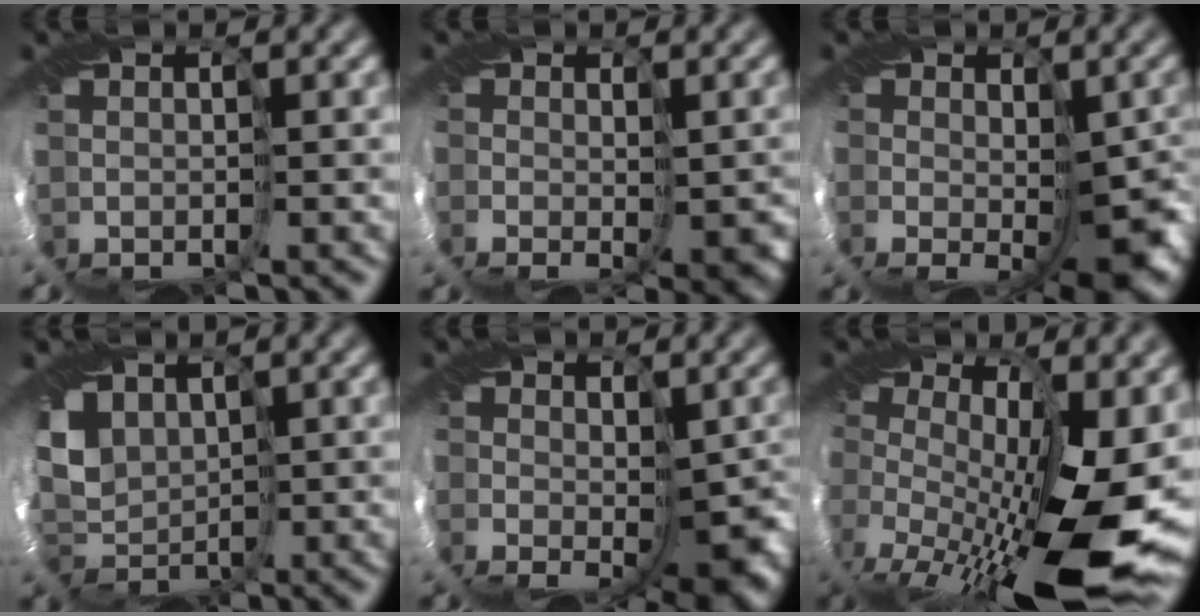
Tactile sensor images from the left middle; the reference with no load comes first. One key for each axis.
{"total": 6.5, "fx": -1.6, "fy": 3.8, "fz": 5.0, "tx": -0.077, "ty": -0.029, "tz": -0.011}
{"total": 8.8, "fx": -2.0, "fy": 4.4, "fz": 7.4, "tx": -0.118, "ty": -0.022, "tz": -0.027}
{"total": 4.7, "fx": 1.3, "fy": 3.7, "fz": 2.6, "tx": -0.055, "ty": -0.002, "tz": 0.027}
{"total": 9.4, "fx": -1.9, "fy": 5.3, "fz": 7.6, "tx": -0.121, "ty": -0.032, "tz": -0.017}
{"total": 15.5, "fx": -3.2, "fy": 6.7, "fz": 13.6, "tx": -0.238, "ty": -0.038, "tz": -0.045}